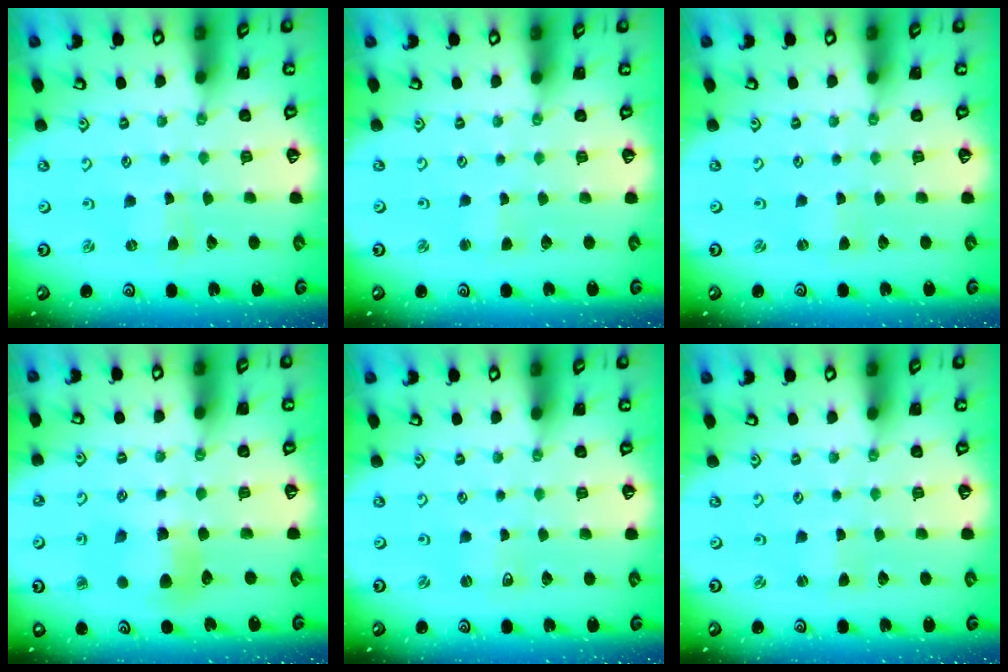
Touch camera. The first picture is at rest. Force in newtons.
{"total": 1.6, "press": 1.6, "slide": 0.3}
{"total": 1.2, "press": 1.2, "slide": 0.2}
{"total": 7.5, "press": 7.5, "slide": 0.7}
{"total": 2.0, "press": 2.0, "slide": 0.4}
{"total": 0.6, "press": 0.6, "slide": 0.0}